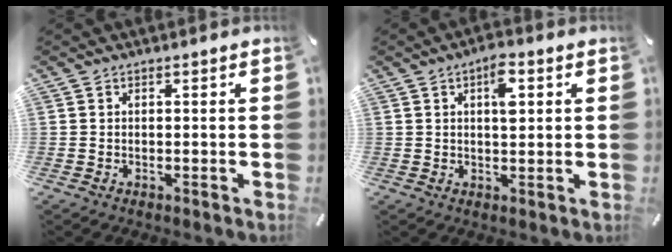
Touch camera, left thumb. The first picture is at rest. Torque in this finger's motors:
{"motor_torque": [1.21, 0.99, 0.60, -0.46, 0.19]}